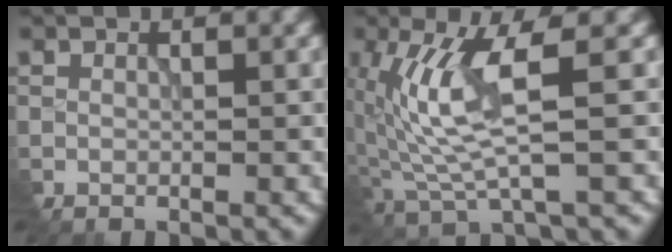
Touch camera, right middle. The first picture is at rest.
{"total": 6.9, "force": [0.2, 1.5, 6.7], "torque": [-0.151, -0.001, 0.013]}